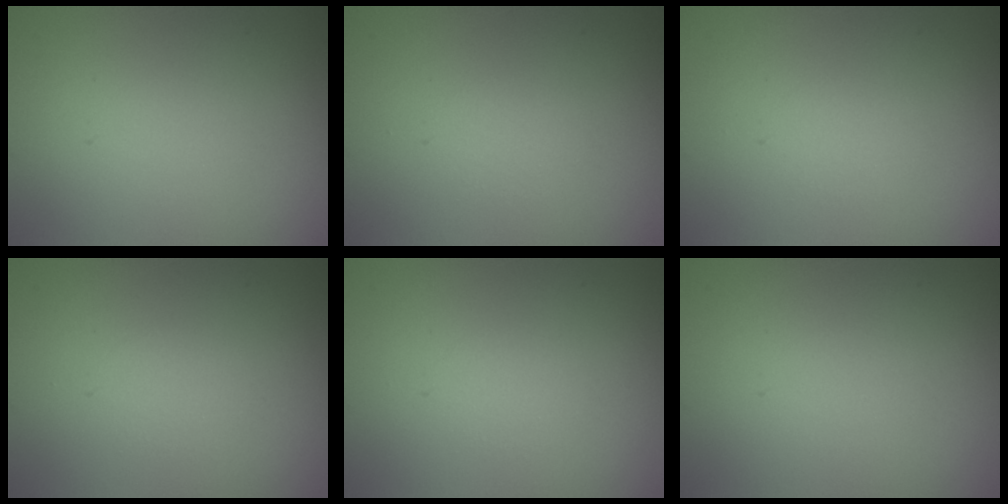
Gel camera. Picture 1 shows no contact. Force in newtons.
{"total": 0.7, "press": 0.7, "slide": 0.1}
{"total": 0.5, "press": 0.5, "slide": 0.0}
{"total": 1.0, "press": 0.9, "slide": 0.1}
{"total": 0.5, "press": 0.5, "slide": 0.1}
{"total": 0.0}